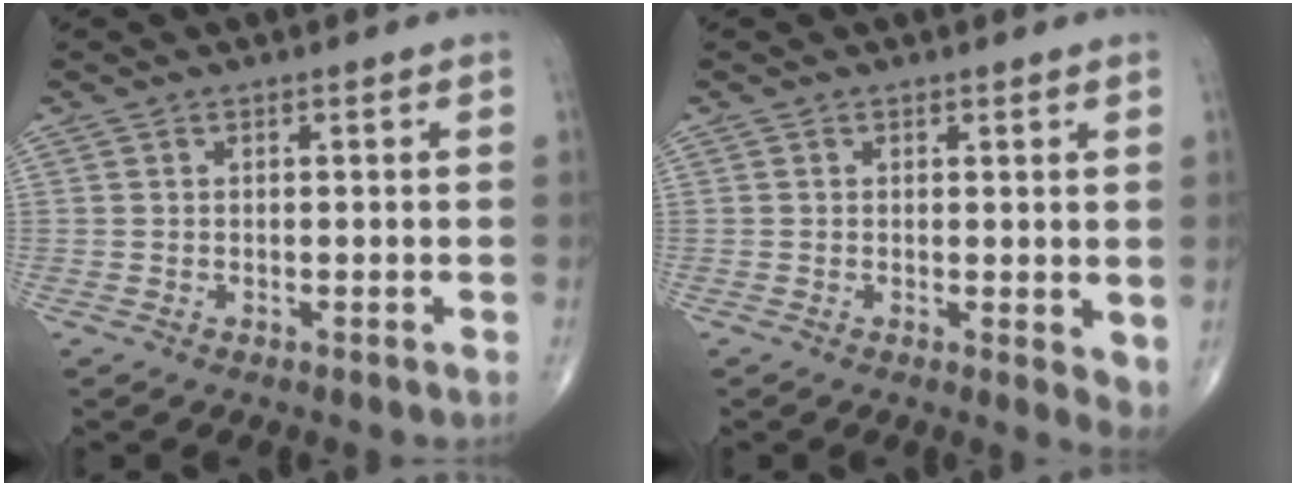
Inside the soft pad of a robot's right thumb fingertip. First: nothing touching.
{"total": 3.4, "force": [0.4, 1.4, 3.1], "torque": [-0.040, -0.012, 0.005]}